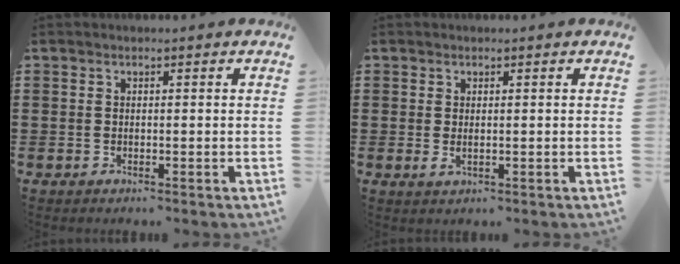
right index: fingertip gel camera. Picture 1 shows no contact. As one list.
[{"total": 1.1, "force": [0.2, 0.3, 1.1], "torque": [-0.021, 0.001, 0.003]}]